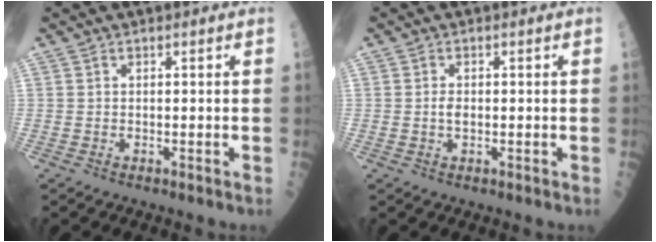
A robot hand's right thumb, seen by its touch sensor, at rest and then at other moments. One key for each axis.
{"total": 1.6, "fx": -0.1, "fy": 0.9, "fz": 1.3, "tx": -0.017, "ty": 0.001, "tz": -0.001}